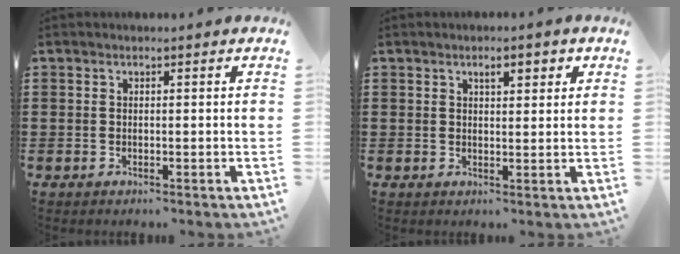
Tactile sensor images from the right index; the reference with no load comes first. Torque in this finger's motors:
{"motor_torque": [0.20, -0.18, 0.08, 0.04]}